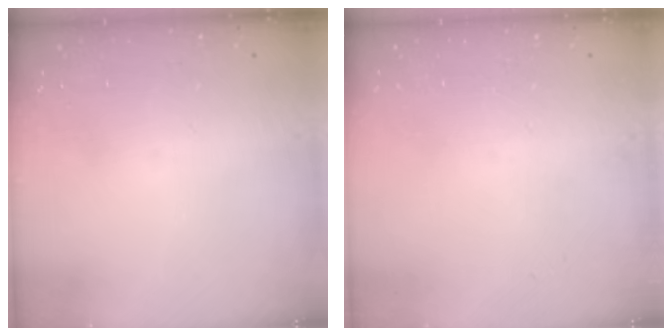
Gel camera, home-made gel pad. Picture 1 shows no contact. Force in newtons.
{"total": 0.0}